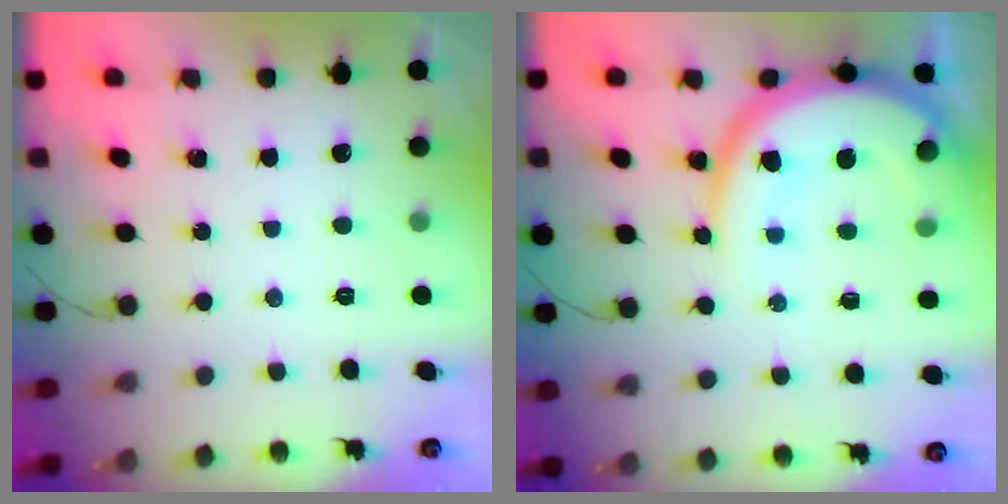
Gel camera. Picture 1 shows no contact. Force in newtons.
{"total": 15.6, "press": 15.5, "slide": 1.7}